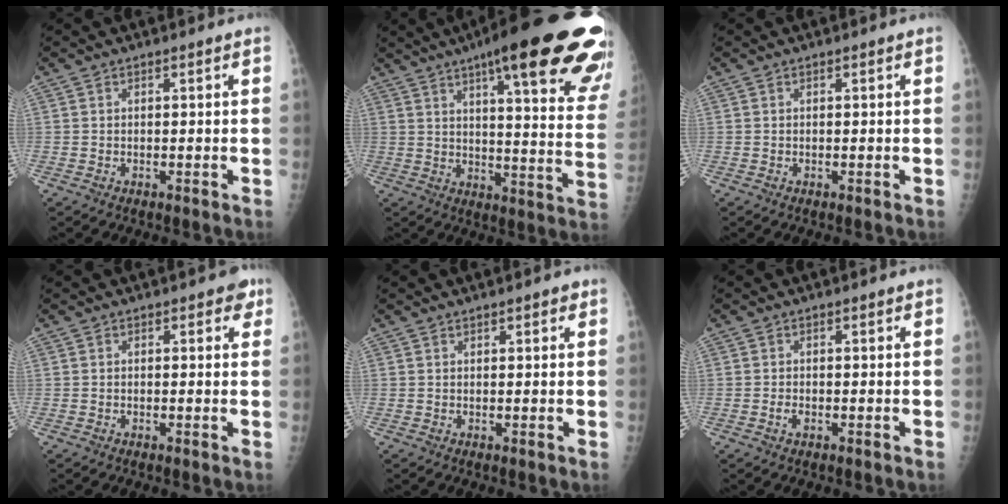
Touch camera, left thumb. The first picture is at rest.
{"total": 30.5, "force": [18.5, 6.0, 23.5], "torque": [-0.235, -0.046, 0.239]}
{"total": 0.0}
{"total": 2.0, "force": [0.9, 1.3, 1.2], "torque": [0.006, 0.001, 0.004]}
{"total": 1.5, "force": [1.0, 0.6, 0.9], "torque": [-0.006, -0.002, 0.011]}
{"total": 1.0, "force": [-0.4, 0.6, 0.8], "torque": [-0.014, 0.000, -0.006]}